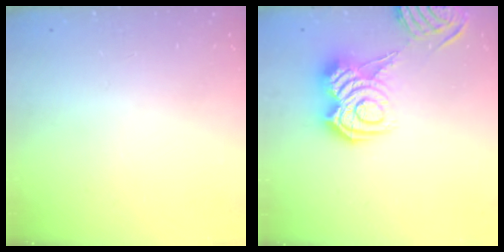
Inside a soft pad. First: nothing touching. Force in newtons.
{"total": 9.6, "press": 9.5, "slide": 1.1}